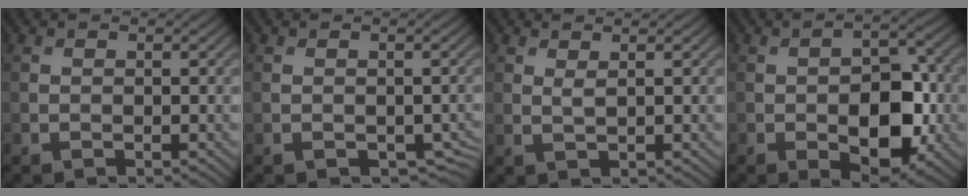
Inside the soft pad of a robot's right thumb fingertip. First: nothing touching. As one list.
[{"total": 2.5, "force": [-0.7, 1.9, 1.5], "torque": [-0.027, -0.017, -0.008]}, {"total": 1.1, "force": [0.8, 0.0, 0.8], "torque": [-0.020, 0.000, 0.016]}, {"total": 8.8, "force": [-2.1, 4.7, 7.1], "torque": [-0.112, -0.010, -0.029]}]